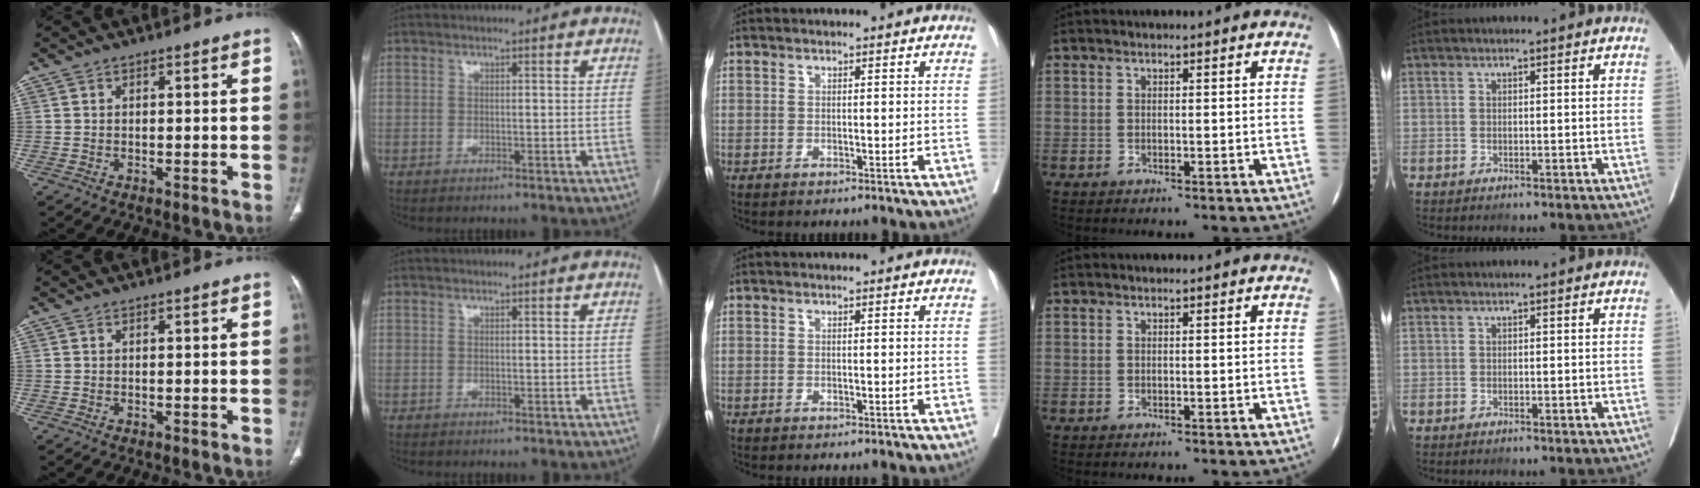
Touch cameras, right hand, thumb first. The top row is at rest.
{}